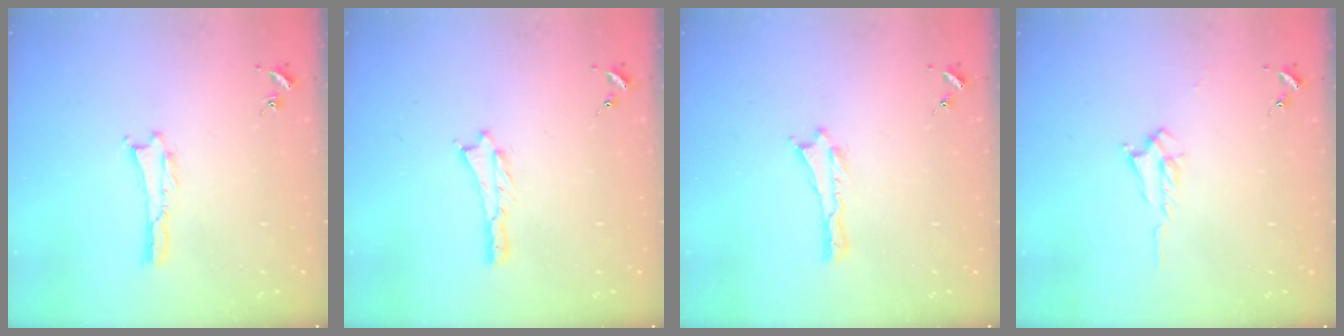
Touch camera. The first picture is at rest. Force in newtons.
{"total": 0.0}
{"total": 0.0}
{"total": 1.7, "press": 1.7, "slide": 0.3}